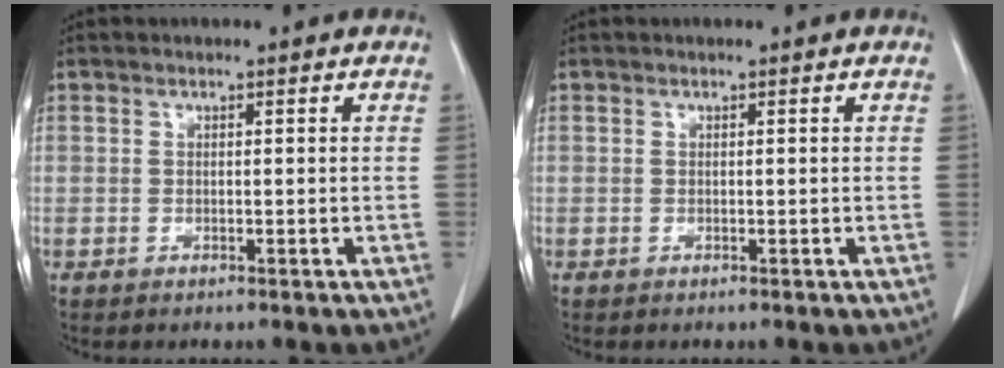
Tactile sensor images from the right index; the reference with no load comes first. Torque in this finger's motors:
{"motor_torque": [0.00, 0.00, 0.00, 0.00]}